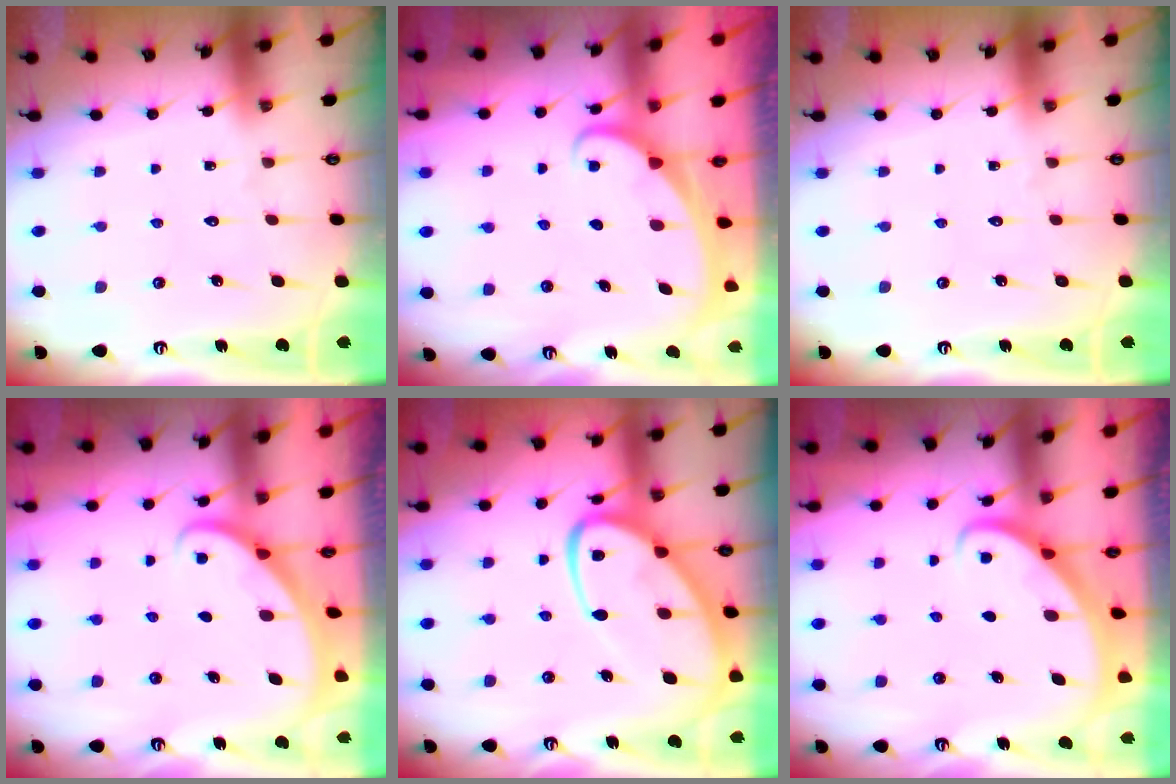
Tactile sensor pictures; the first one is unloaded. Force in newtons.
{"total": 1.7, "press": 1.7, "slide": 0.1}
{"total": 0.0}
{"total": 1.9, "press": 1.9, "slide": 0.1}
{"total": 15.6, "press": 15.5, "slide": 1.5}
{"total": 2.6, "press": 2.6, "slide": 0.2}